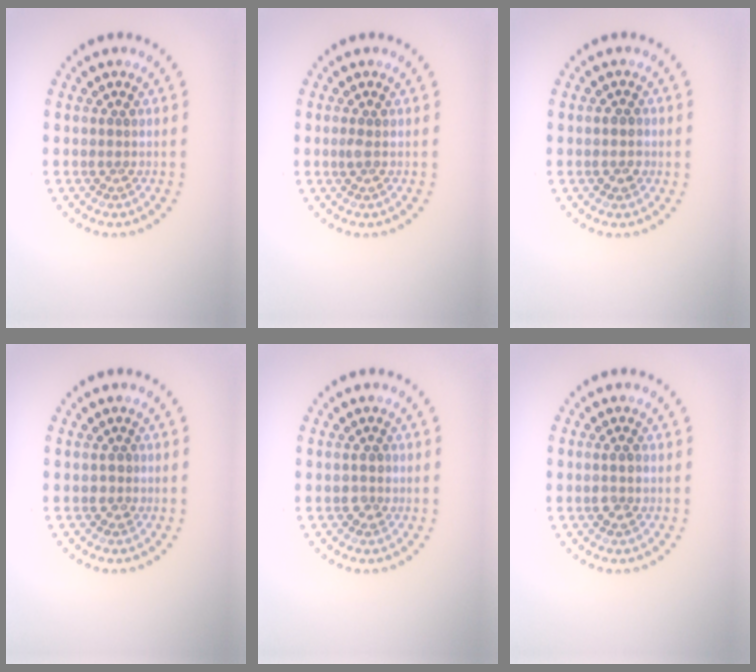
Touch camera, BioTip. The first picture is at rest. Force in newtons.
{"total": 0.6, "press": 0.5, "slide": 0.2}
{"total": 1.6, "press": 1.6, "slide": 0.4}
{"total": 0.9, "press": 0.8, "slide": 0.4}
{"total": 1.5, "press": 1.4, "slide": 0.6}
{"total": 1.4, "press": 1.4, "slide": 0.2}